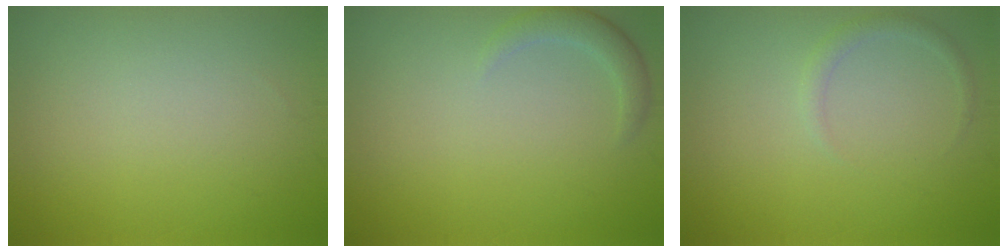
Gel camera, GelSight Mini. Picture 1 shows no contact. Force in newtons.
{"total": 1.9, "press": 1.9, "slide": 0.3}
{"total": 1.2, "press": 1.2, "slide": 0.0}